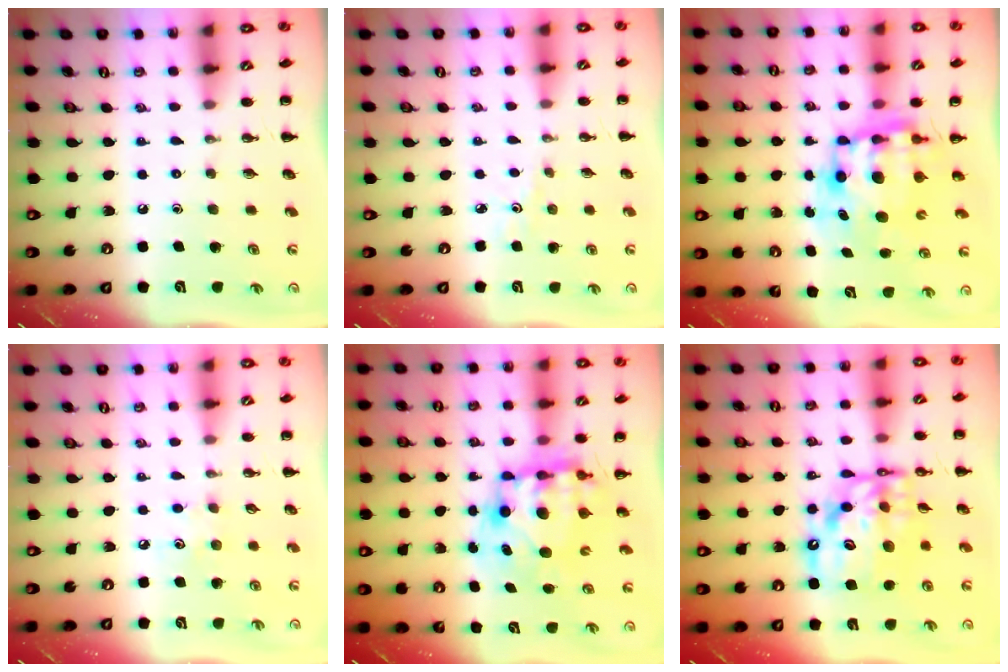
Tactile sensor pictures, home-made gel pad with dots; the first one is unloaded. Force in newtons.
{"total": 2.2, "press": 2.1, "slide": 0.7}
{"total": 9.8, "press": 9.5, "slide": 2.5}
{"total": 4.5, "press": 4.3, "slide": 1.1}
{"total": 10.3, "press": 10.0, "slide": 2.3}
{"total": 15.5, "press": 15.0, "slide": 3.9}